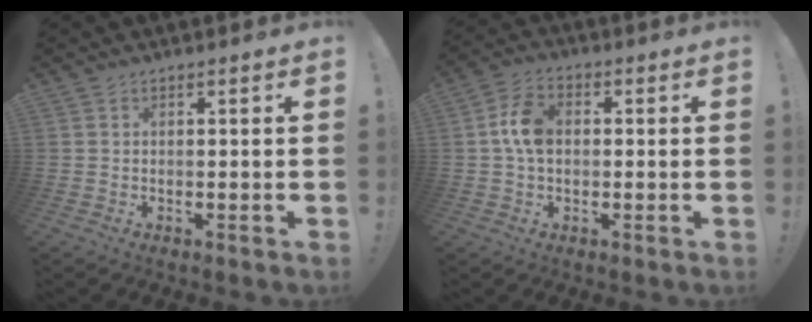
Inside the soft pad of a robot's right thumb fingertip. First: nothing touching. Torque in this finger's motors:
{"motor_torque": [1.27, 1.40, 0.79, -0.38, 0.01]}